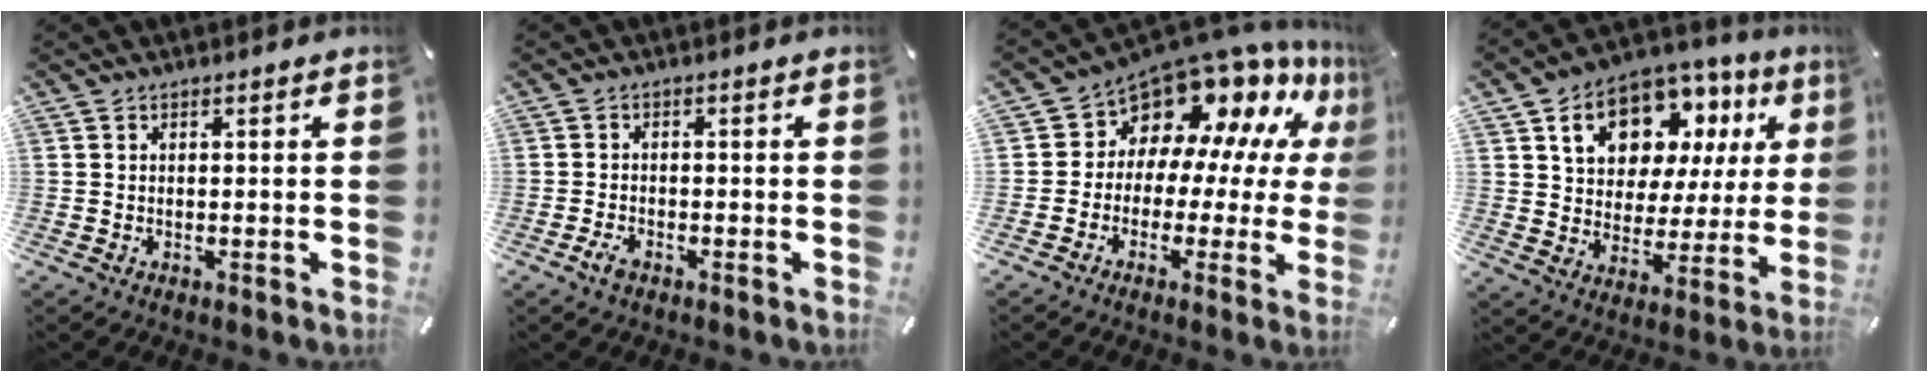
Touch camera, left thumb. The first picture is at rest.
{"total": 2.4, "force": [-1.5, 1.2, 1.5], "torque": [-0.042, 0.000, -0.031]}
{"total": 12.5, "force": [9.3, 7.5, 3.5], "torque": [-0.067, -0.094, 0.162]}
{"total": 15.3, "force": [8.0, 10.9, 7.1], "torque": [-0.123, -0.038, 0.147]}